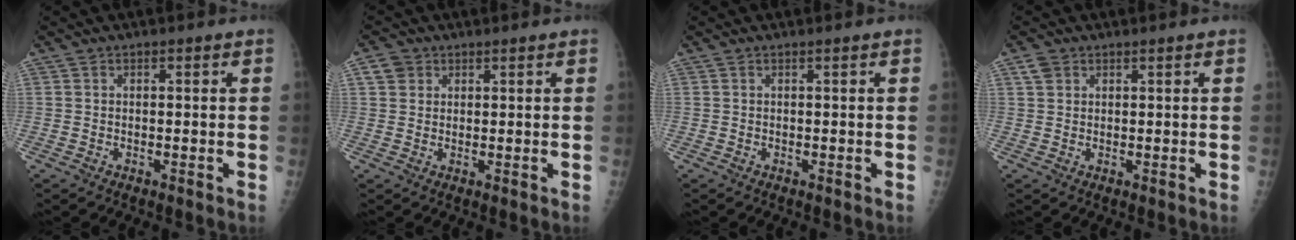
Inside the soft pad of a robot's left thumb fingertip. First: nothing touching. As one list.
[{"total": 2.9, "force": [1.3, 2.5, 0.8], "torque": [0.003, -0.002, 0.021]}, {"total": 0.0}, {"total": 2.2, "force": [1.2, 1.6, 0.8], "torque": [-0.004, 0.003, 0.022]}]